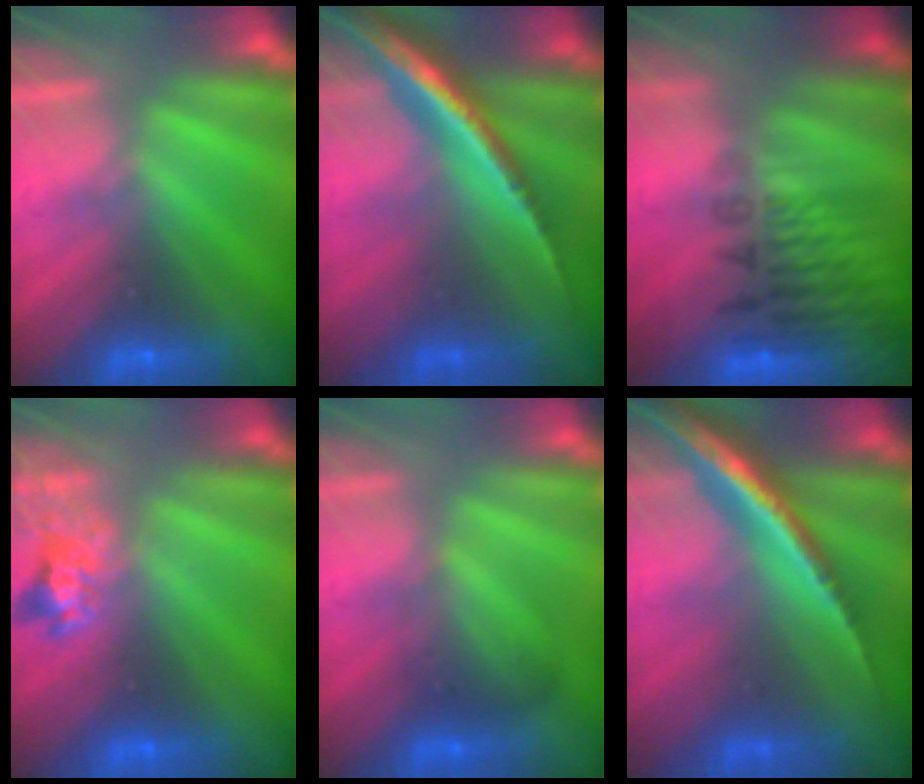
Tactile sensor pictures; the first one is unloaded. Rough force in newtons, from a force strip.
{"total": 2.0}
{"total": 9.1}
{"total": 2.4}
{"total": 1.8}
{"total": 2.0}